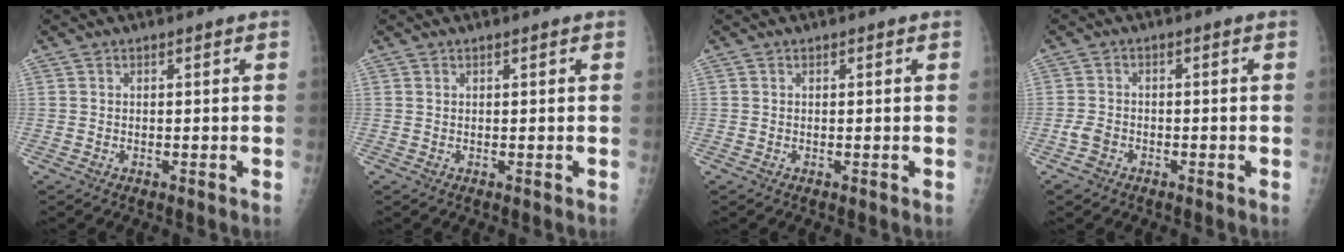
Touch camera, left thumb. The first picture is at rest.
{"total": 0.0}
{"total": 0.0}
{"total": 2.8, "force": [-1.5, 2.1, 1.1], "torque": [-0.018, 0.010, -0.028]}